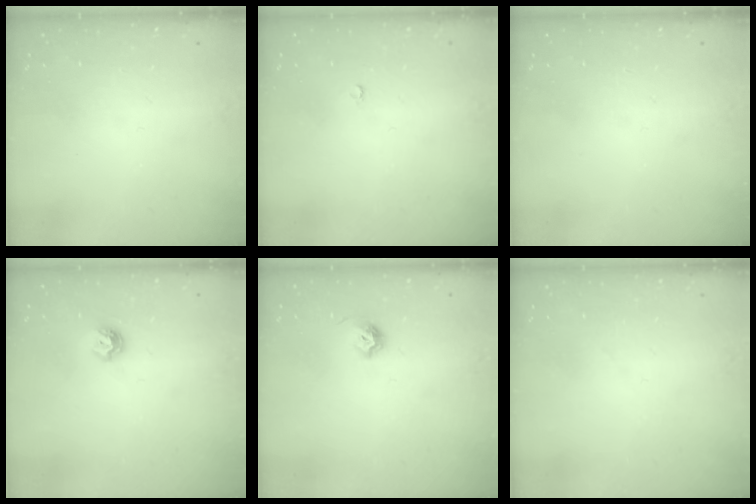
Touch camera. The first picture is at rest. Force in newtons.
{"total": 2.1, "press": 2.1, "slide": 0.2}
{"total": 0.0}
{"total": 5.2, "press": 5.1, "slide": 0.8}
{"total": 6.7, "press": 6.6, "slide": 1.0}
{"total": 1.1, "press": 1.1, "slide": 0.1}